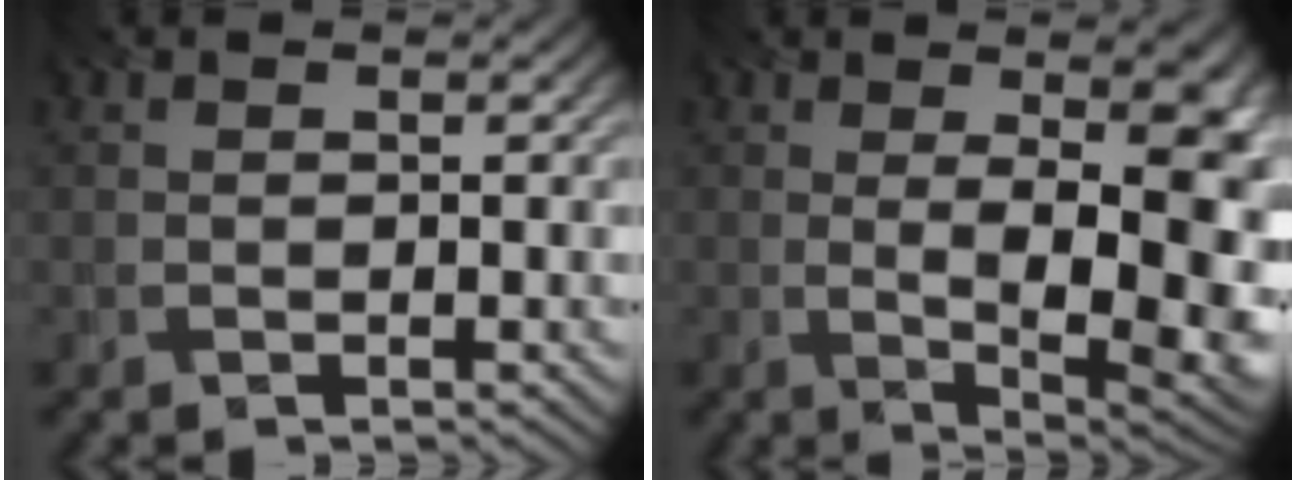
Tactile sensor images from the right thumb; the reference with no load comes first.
{"total": 12.3, "force": [-0.1, 3.6, 11.7], "torque": [-0.134, 0.010, -0.003]}